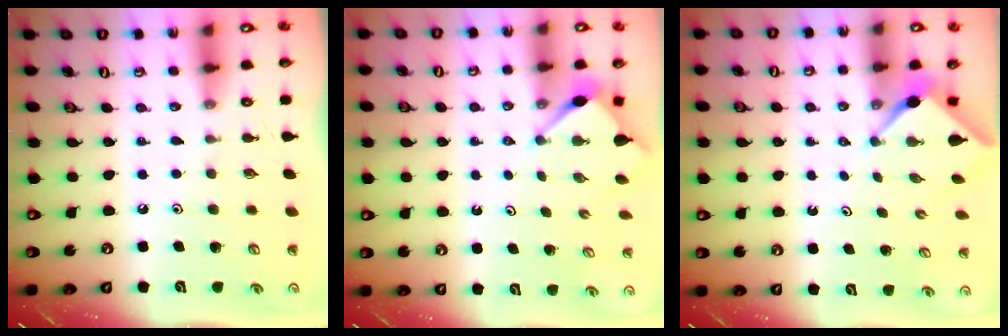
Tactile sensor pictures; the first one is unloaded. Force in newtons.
{"total": 3.4, "press": 3.4, "slide": 0.3}
{"total": 2.5, "press": 2.4, "slide": 0.3}